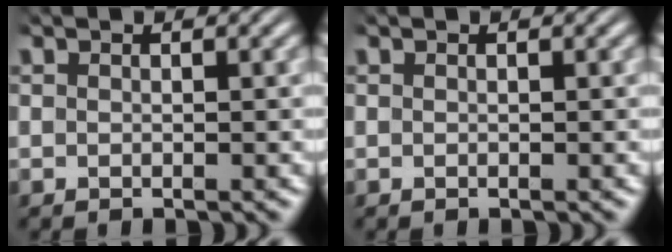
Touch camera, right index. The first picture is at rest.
{"total": 0.0}